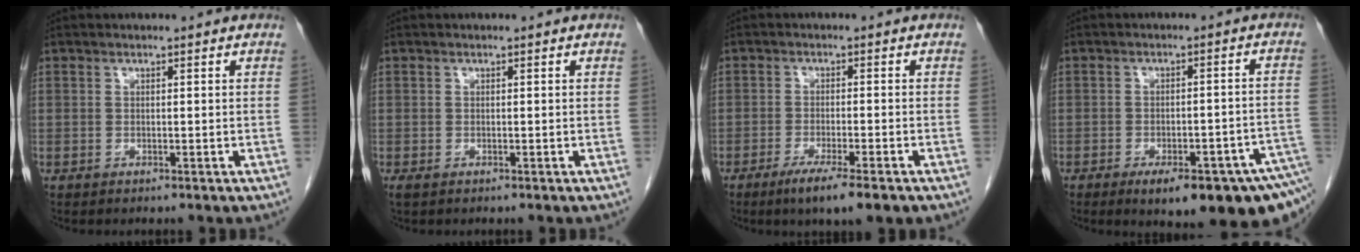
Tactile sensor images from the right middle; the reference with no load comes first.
{"total": 0.6, "force": [-0.3, 0.3, 0.4], "torque": [-0.006, -0.001, -0.002]}
{"total": 7.1, "force": [-4.7, 0.5, 5.4], "torque": [-0.081, -0.016, -0.071]}
{"total": 16.1, "force": [-10.2, 3.7, 11.9], "torque": [-0.096, 0.013, -0.129]}